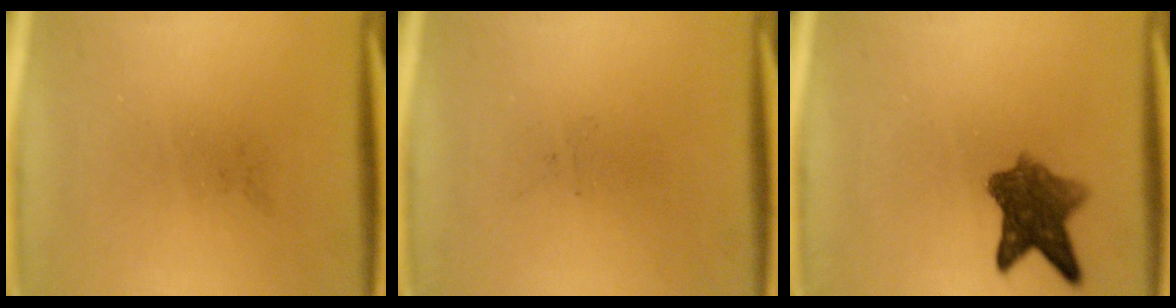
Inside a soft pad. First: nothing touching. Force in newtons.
{"total": 0.0}
{"total": 7.2}